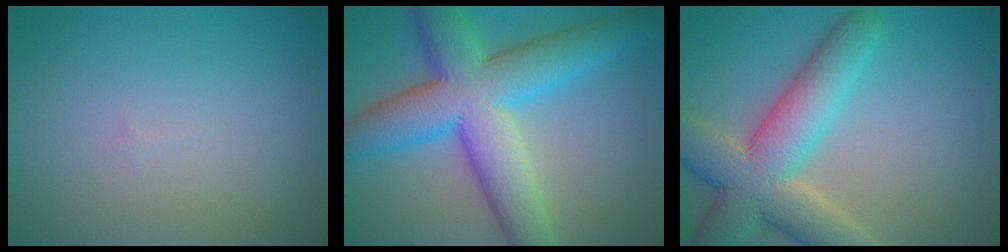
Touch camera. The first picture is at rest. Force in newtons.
{"total": 11.1, "press": 11.1, "slide": 0.2}
{"total": 9.1, "press": 9.0, "slide": 0.5}